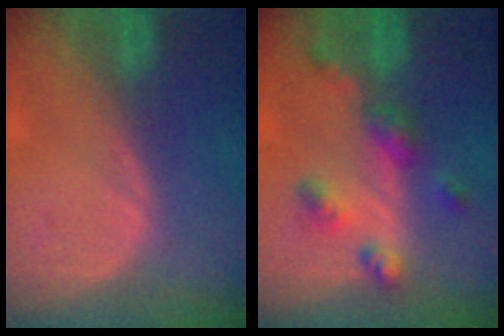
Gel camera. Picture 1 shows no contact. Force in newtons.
{"total": 6.6, "press": 5.8, "slide": 3.2}